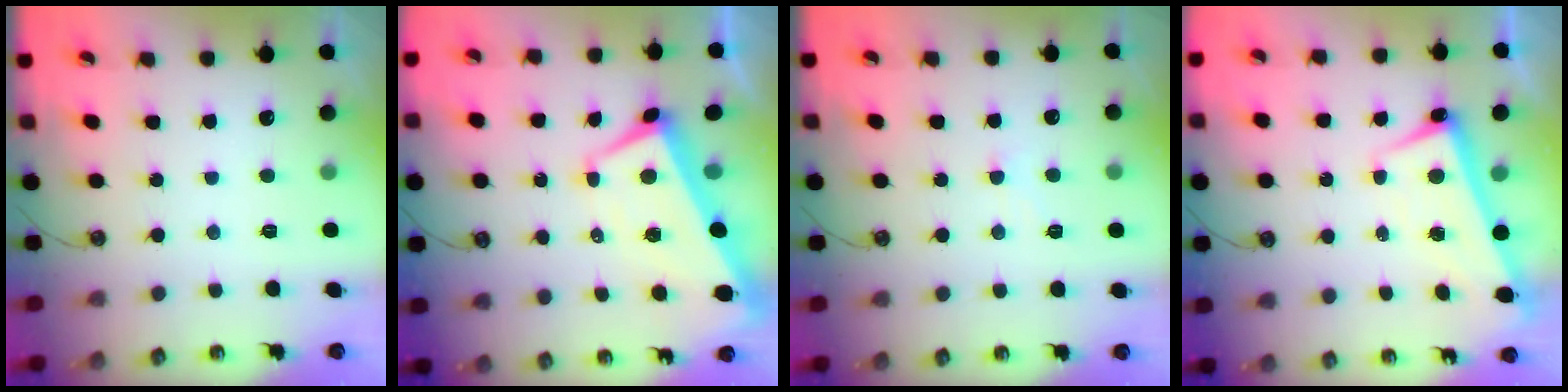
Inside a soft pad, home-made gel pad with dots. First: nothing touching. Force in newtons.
{"total": 4.7, "press": 4.6, "slide": 0.9}
{"total": 1.5, "press": 1.4, "slide": 0.4}
{"total": 2.4, "press": 2.3, "slide": 0.7}